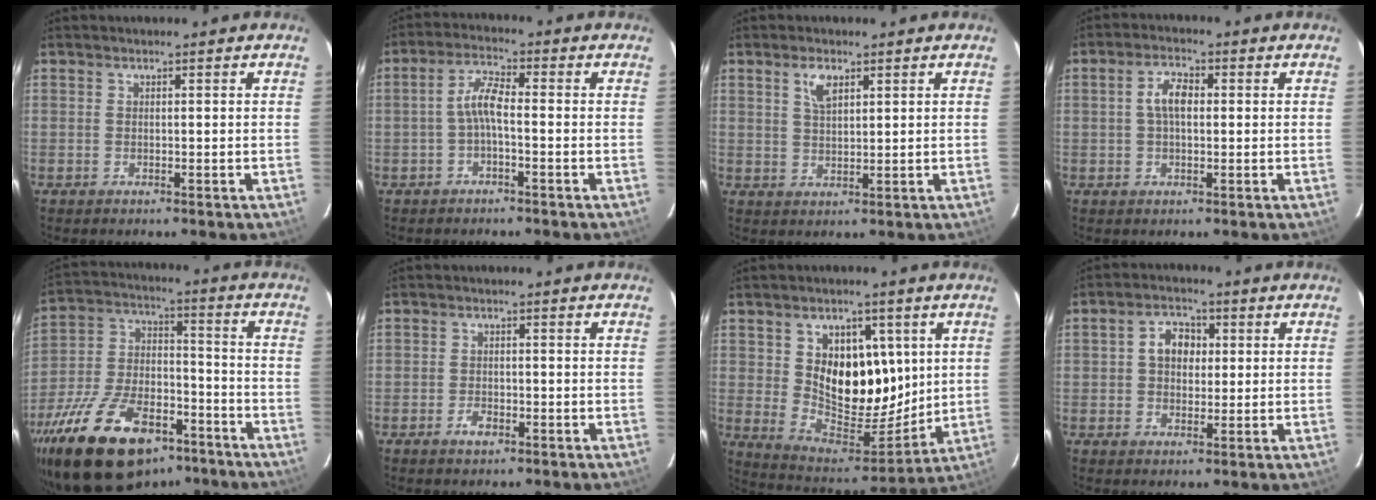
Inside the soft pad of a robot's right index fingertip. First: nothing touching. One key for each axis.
{"total": 4.0, "fx": -1.3, "fy": 0.9, "fz": 3.7, "tx": -0.083, "ty": 0.013, "tz": -0.027}
{"total": 3.8, "fx": 2.0, "fy": 1.7, "fz": 2.7, "tx": -0.049, "ty": 0.005, "tz": 0.039}
{"total": 4.3, "fx": 0.4, "fy": 2.1, "fz": 3.7, "tx": -0.073, "ty": 0.011, "tz": 0.009}
{"total": 25.8, "fx": -16.6, "fy": 12.6, "fz": 15.1, "tx": -0.303, "ty": -0.005, "tz": -0.263}
{"total": 2.6, "fx": -1.6, "fy": 1.4, "fz": 1.4, "tx": -0.028, "ty": 0.002, "tz": -0.029}
{"total": 15.5, "fx": 3.8, "fy": 10.8, "fz": 10.3, "tx": -0.182, "ty": -0.011, "tz": 0.084}
{"total": 5.3, "fx": 0.9, "fy": 4.1, "fz": 3.3, "tx": -0.057, "ty": 0.019, "tz": 0.015}